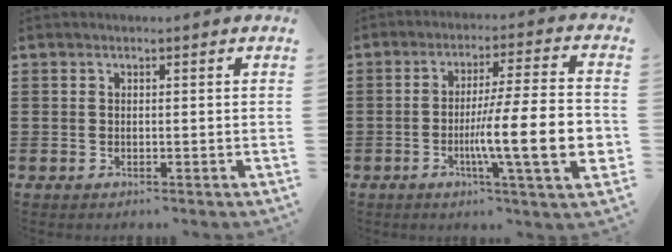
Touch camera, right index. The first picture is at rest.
{"total": 14.9, "force": [-3.4, 2.2, 14.4], "torque": [-0.242, -0.014, -0.063]}